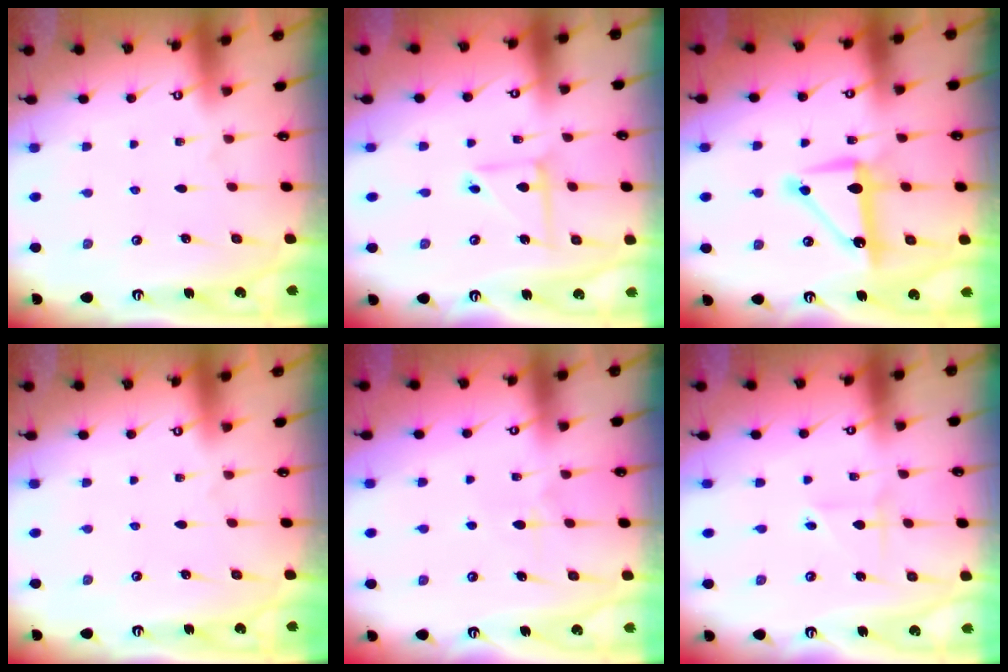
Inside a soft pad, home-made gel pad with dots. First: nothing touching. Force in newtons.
{"total": 6.6, "press": 6.6, "slide": 0.5}
{"total": 11.4, "press": 11.4, "slide": 0.8}
{"total": 0.0}
{"total": 7.1, "press": 7.0, "slide": 0.8}
{"total": 1.9, "press": 1.9, "slide": 0.2}